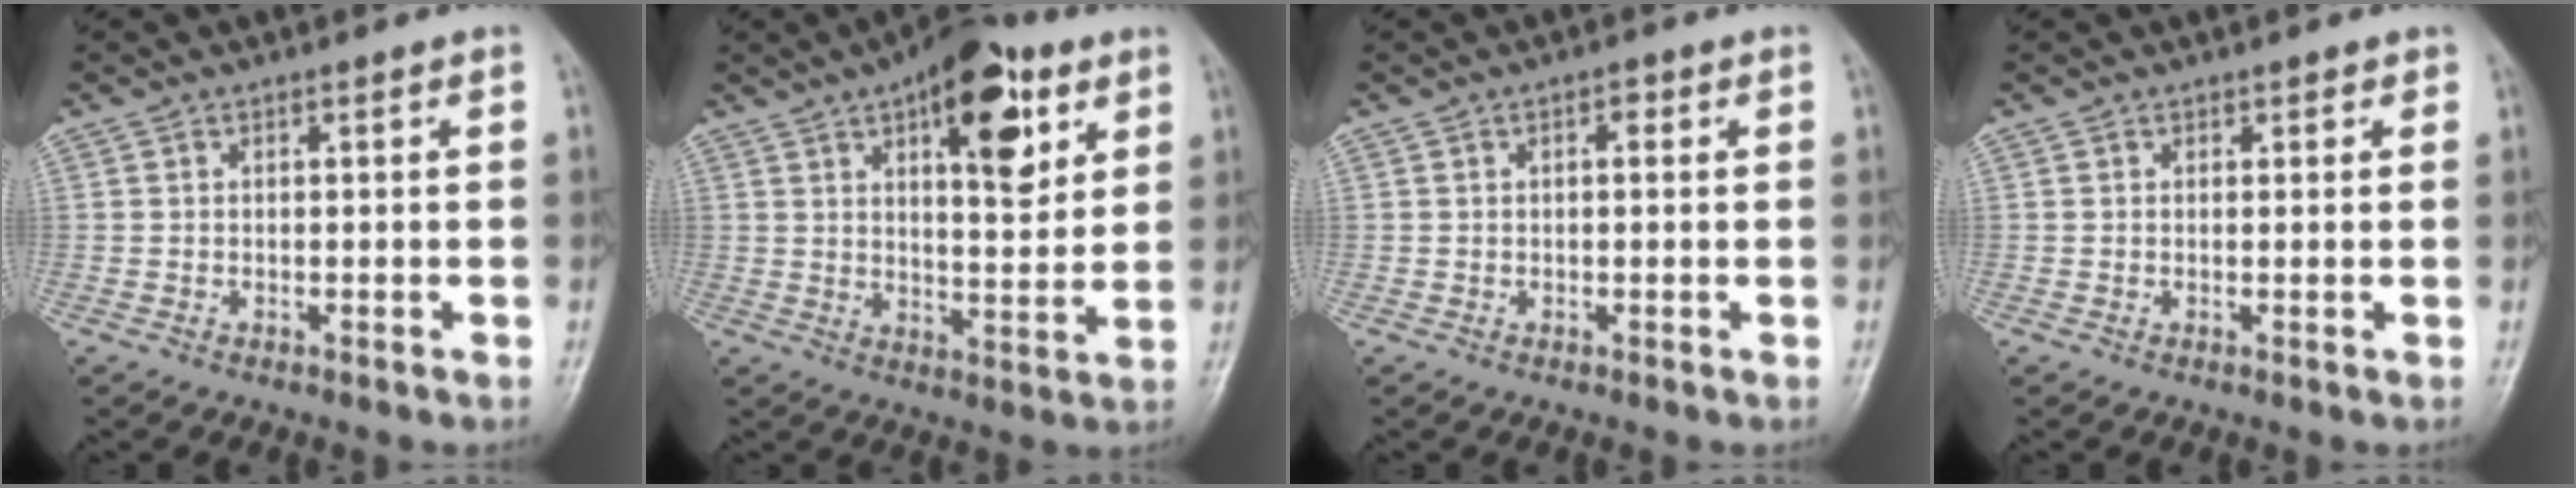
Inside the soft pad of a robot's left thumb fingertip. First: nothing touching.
{"total": 15.6, "force": [7.1, 6.7, 12.1], "torque": [-0.134, -0.024, 0.100]}
{"total": 1.6, "force": [0.4, 0.8, 1.4], "torque": [-0.017, 0.004, 0.003]}
{"total": 0.9, "force": [0.6, 0.6, 0.4], "torque": [0.005, -0.002, 0.004]}